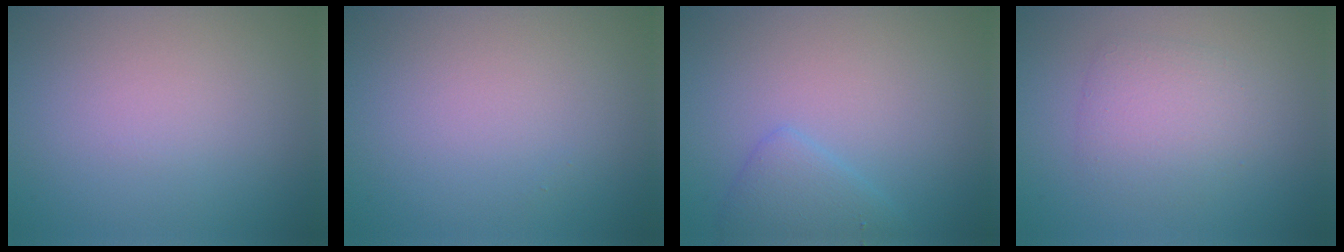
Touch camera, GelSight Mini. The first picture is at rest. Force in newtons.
{"total": 0.0}
{"total": 2.4, "press": 2.4, "slide": 0.1}
{"total": 3.0, "press": 3.0, "slide": 0.1}